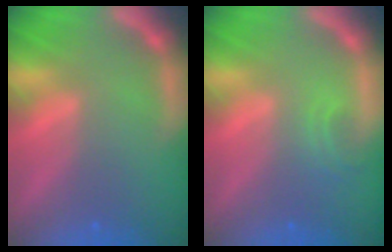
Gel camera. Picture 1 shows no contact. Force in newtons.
{"total": 1.4}